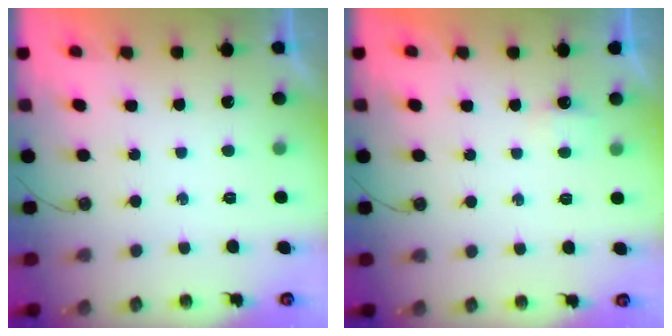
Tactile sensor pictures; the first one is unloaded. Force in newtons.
{"total": 2.5, "press": 2.4, "slide": 0.5}